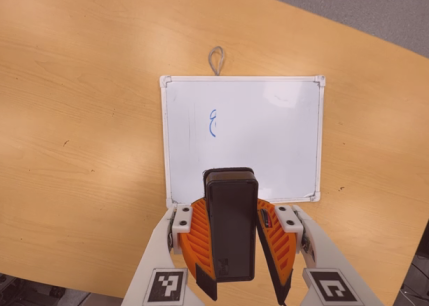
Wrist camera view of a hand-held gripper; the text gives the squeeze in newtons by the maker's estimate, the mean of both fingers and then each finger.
{"total": 8.9, "left": 9.3, "right": 8.6}